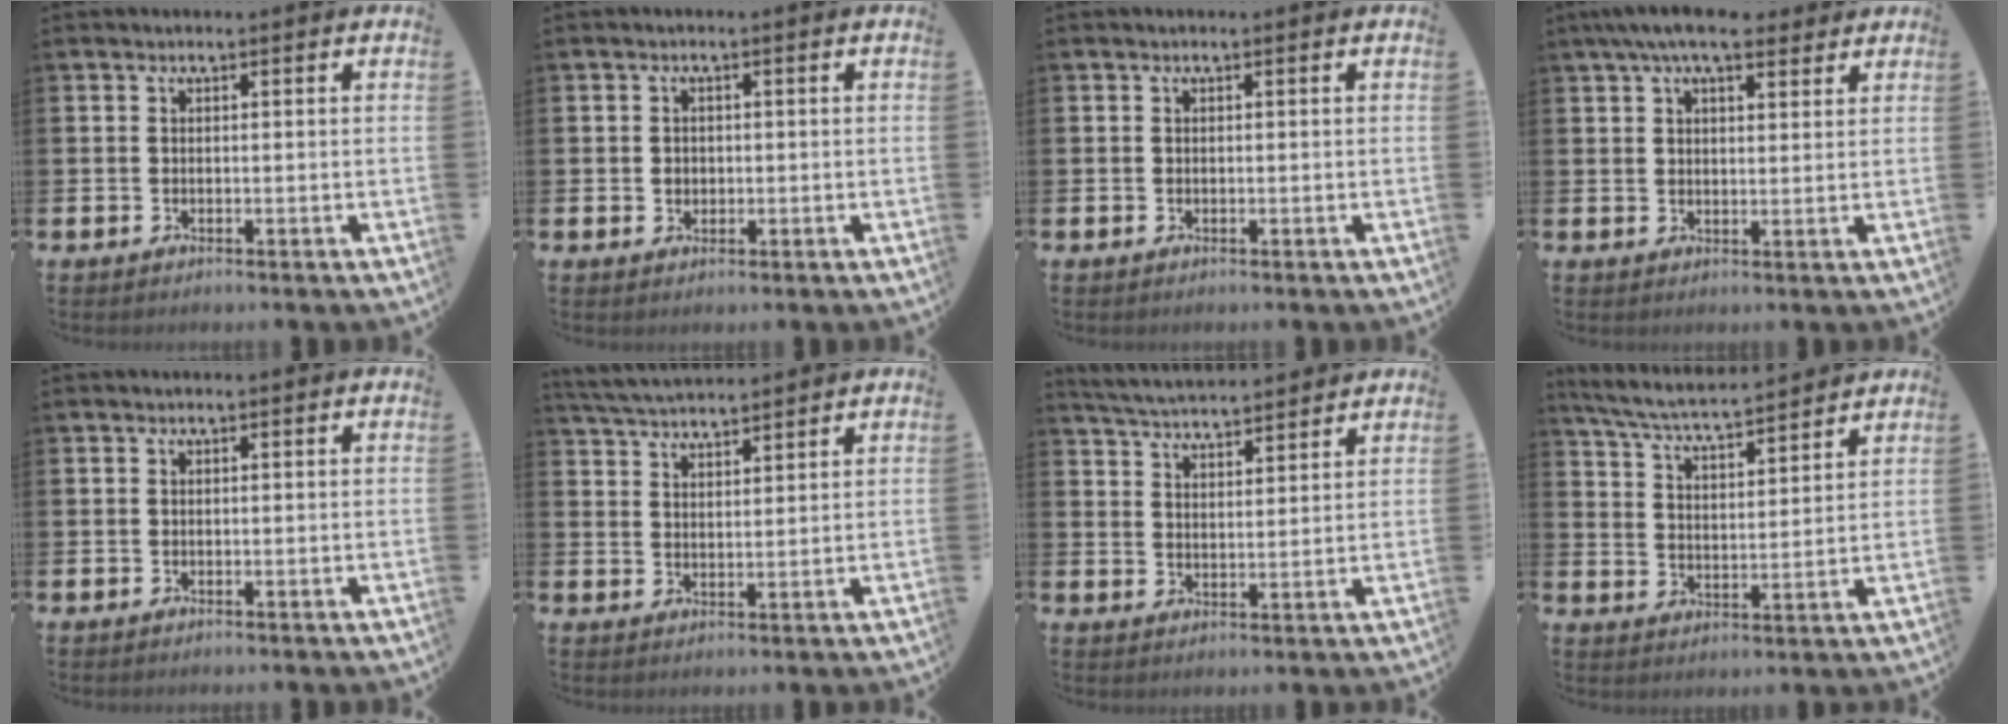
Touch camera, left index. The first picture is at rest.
{"total": 1.4, "force": [0.2, 1.3, 0.5], "torque": [0.001, 0.005, 0.000]}
{"total": 0.0}
{"total": 6.7, "force": [5.6, 2.0, 3.1], "torque": [-0.066, -0.012, 0.101]}
{"total": 0.0}
{"total": 4.4, "force": [4.3, 0.3, 0.5], "torque": [-0.027, -0.019, 0.079]}
{"total": 4.8, "force": [4.8, 0.2, 0.2], "torque": [-0.024, -0.031, 0.085]}
{"total": 5.6, "force": [5.4, 0.2, 1.5], "torque": [-0.055, -0.039, 0.090]}